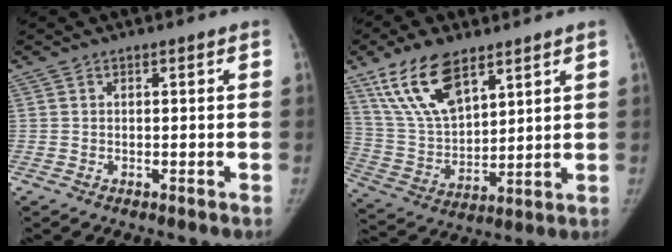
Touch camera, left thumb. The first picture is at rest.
{"total": 15.6, "force": [9.6, 7.2, 10.0], "torque": [-0.166, -0.039, 0.195]}